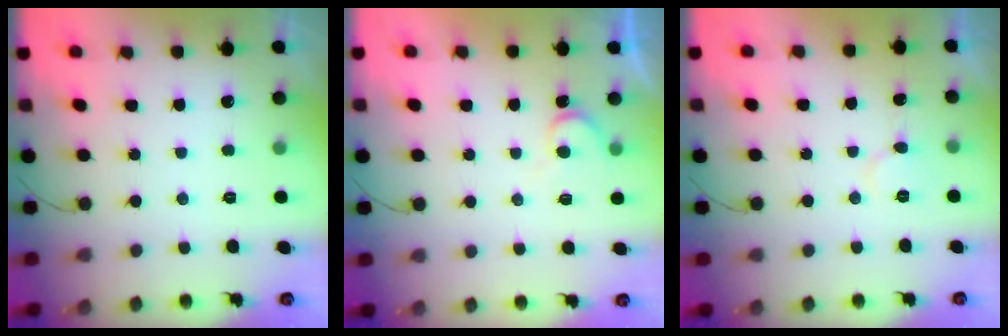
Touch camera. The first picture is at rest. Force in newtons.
{"total": 4.5, "press": 4.5, "slide": 0.3}
{"total": 4.9, "press": 4.9, "slide": 0.5}